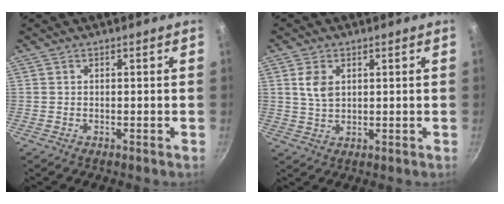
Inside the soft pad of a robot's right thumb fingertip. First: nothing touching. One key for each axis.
{"total": 4.6, "fx": 1.4, "fy": 3.0, "fz": 3.2, "tx": -0.056, "ty": -0.005, "tz": 0.030}